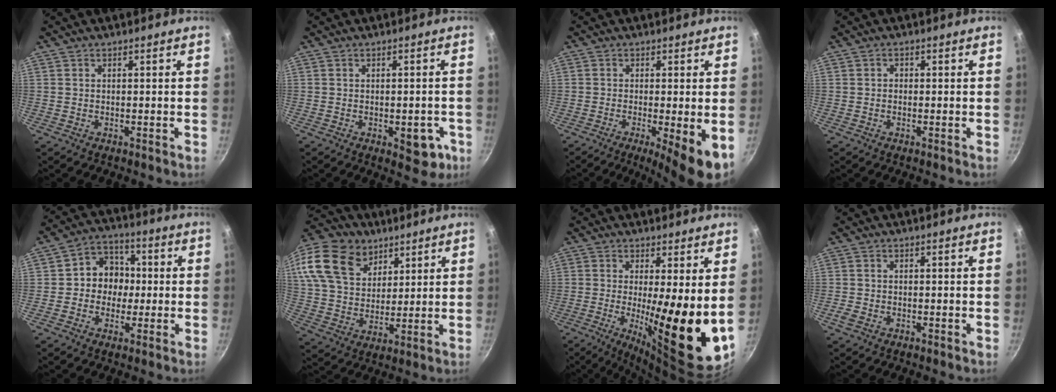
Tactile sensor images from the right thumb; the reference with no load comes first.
{"total": 6.2, "force": [-2.1, 3.4, 4.8], "torque": [-0.027, 0.013, -0.020]}
{"total": 7.8, "force": [-2.1, 1.4, 7.4], "torque": [-0.108, -0.009, -0.028]}
{"total": 0.8, "force": [-0.2, 0.8, 0.3], "torque": [-0.003, 0.003, -0.006]}
{"total": 8.8, "force": [-0.2, 7.9, 3.9], "torque": [-0.011, 0.021, -0.019]}
{"total": 23.3, "force": [12.6, 15.8, 11.5], "torque": [-0.240, -0.001, 0.234]}
{"total": 15.7, "force": [-0.2, 3.0, 15.4], "torque": [-0.219, -0.031, 0.000]}
{"total": 1.8, "force": [-0.8, 1.2, 1.0], "torque": [-0.020, 0.000, -0.018]}